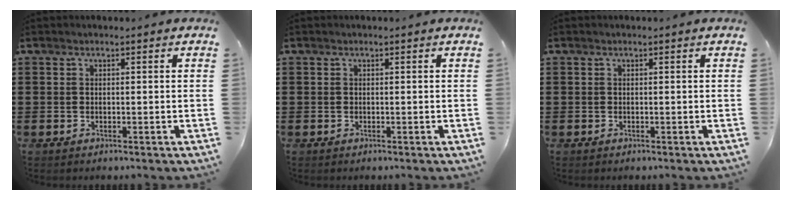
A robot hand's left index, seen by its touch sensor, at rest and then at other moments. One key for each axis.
{"total": 0.0}
{"total": 0.0}